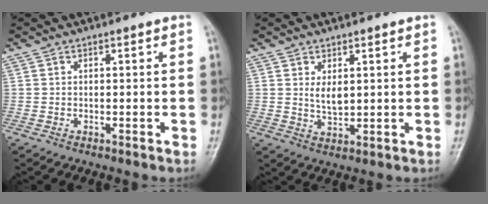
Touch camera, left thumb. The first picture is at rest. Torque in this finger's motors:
{"motor_torque": [0.08, 0.13, 0.27, -0.12, 0.05]}